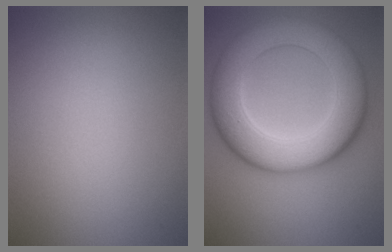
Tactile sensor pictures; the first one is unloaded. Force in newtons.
{"total": 10.1, "press": 10.1, "slide": 0.3}